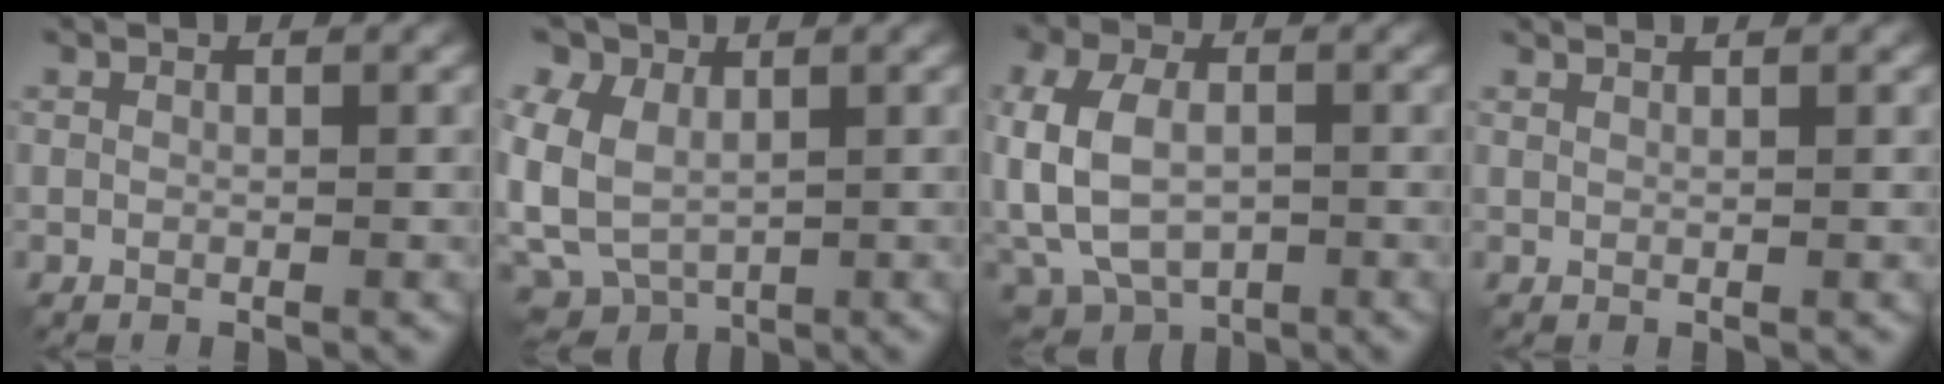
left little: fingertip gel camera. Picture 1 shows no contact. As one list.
[{"total": 6.9, "force": [1.3, 4.9, 4.7], "torque": [-0.118, 0.000, 0.018]}, {"total": 10.1, "force": [-1.9, 6.4, 7.5], "torque": [-0.170, 0.000, -0.035]}, {"total": 1.4, "force": [1.1, 0.4, 0.9], "torque": [-0.002, 0.003, 0.003]}]